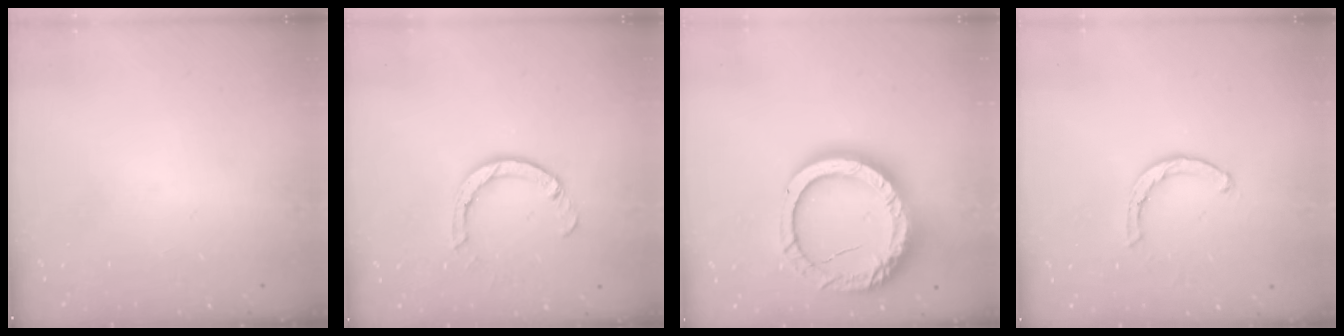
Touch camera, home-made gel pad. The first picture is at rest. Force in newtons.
{"total": 4.2, "press": 4.2, "slide": 0.1}
{"total": 20.9, "press": 20.8, "slide": 2.6}
{"total": 2.1, "press": 2.1, "slide": 0.1}